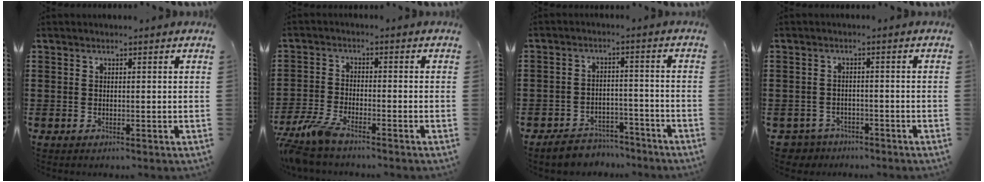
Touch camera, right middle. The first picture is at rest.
{"total": 5.1, "force": [-4.3, 0.5, 2.8], "torque": [-0.090, -0.020, -0.091]}
{"total": 4.5, "force": [-4.4, 1.1, -0.2], "torque": [-0.002, 0.006, -0.091]}
{"total": 2.6, "force": [-2.5, 0.8, -0.2], "torque": [-0.006, -0.001, -0.057]}